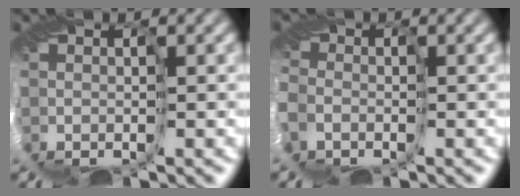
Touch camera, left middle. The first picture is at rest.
{"total": 2.9, "force": [-1.0, 2.7, 0.5], "torque": [-0.030, 0.000, -0.014]}